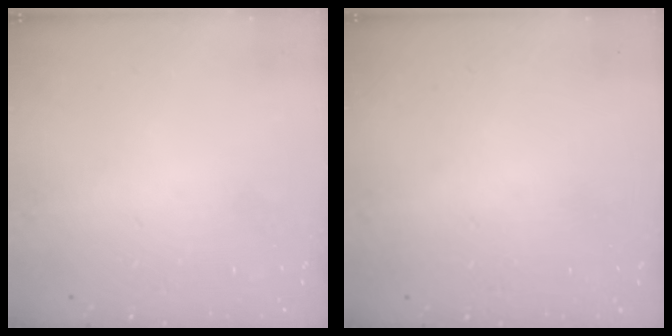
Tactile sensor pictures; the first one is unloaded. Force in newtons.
{"total": 0.8, "press": 0.8, "slide": 0.1}